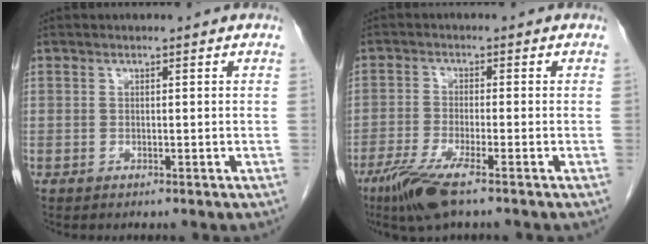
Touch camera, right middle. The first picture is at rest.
{"total": 6.1, "force": [-4.0, 0.7, 4.6], "torque": [-0.093, -0.017, -0.074]}